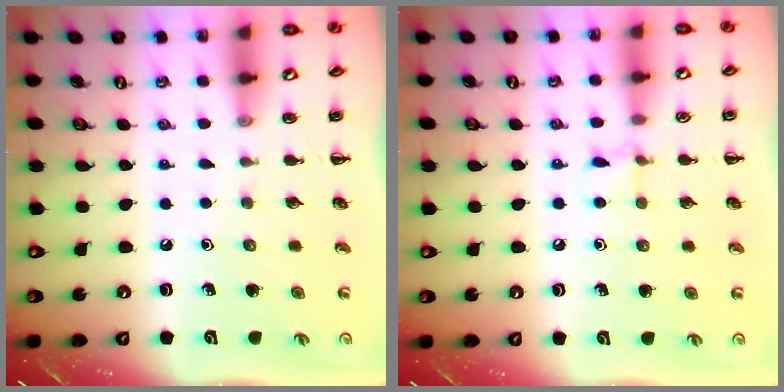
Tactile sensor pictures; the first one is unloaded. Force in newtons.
{"total": 5.4, "press": 5.1, "slide": 1.9}